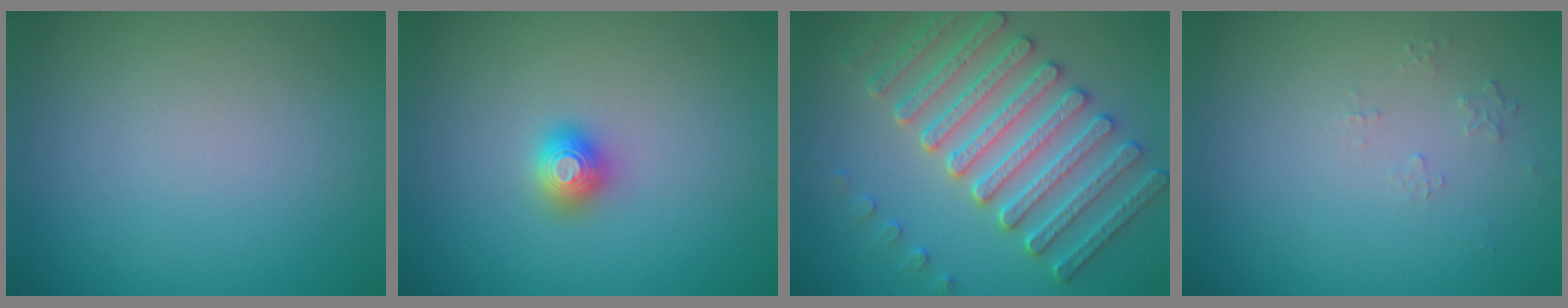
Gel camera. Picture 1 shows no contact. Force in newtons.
{"total": 2.0, "press": 2.0, "slide": 0.2}
{"total": 6.7, "press": 6.1, "slide": 2.7}
{"total": 0.6, "press": 0.4, "slide": 0.5}